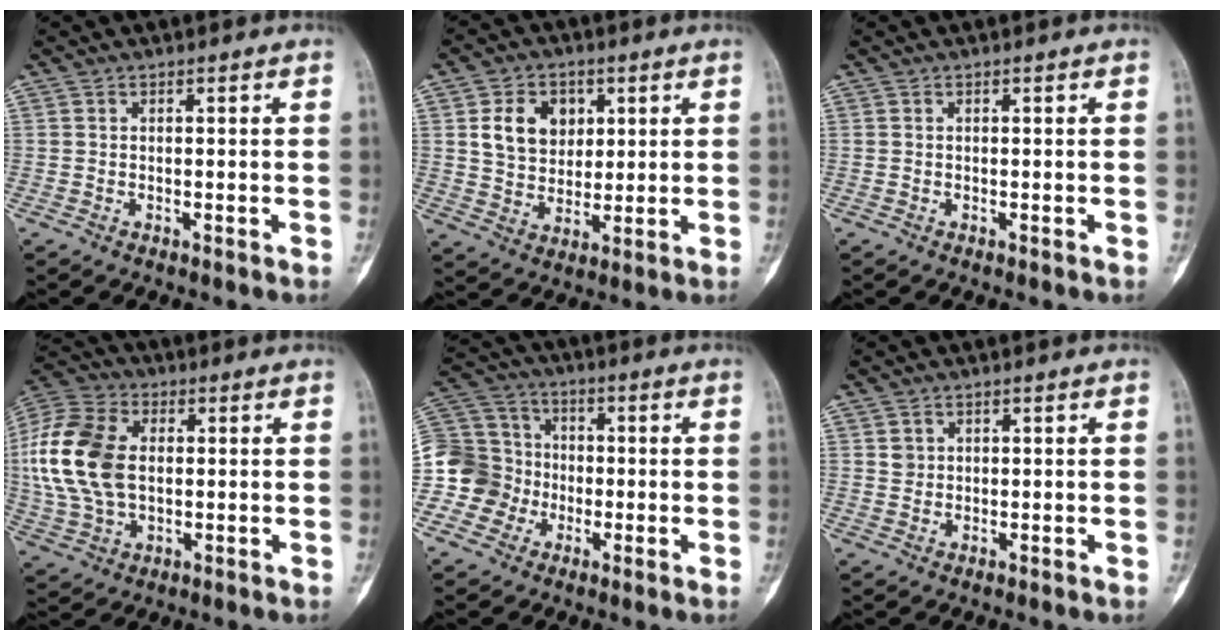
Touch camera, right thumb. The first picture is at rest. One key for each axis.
{"total": 9.7, "fx": 3.0, "fy": 7.6, "fz": 5.4, "tx": -0.054, "ty": -0.010, "tz": 0.058}
{"total": 0.0}
{"total": 17.6, "fx": 1.4, "fy": 11.5, "fz": 13.3, "tx": -0.277, "ty": 0.011, "tz": 0.028}
{"total": 15.3, "fx": -4.0, "fy": 14.2, "fz": 4.1, "tx": -0.074, "ty": 0.071, "tz": -0.070}
{"total": 1.8, "fx": 0.7, "fy": 1.5, "fz": 0.5, "tx": 0.003, "ty": -0.003, "tz": 0.013}